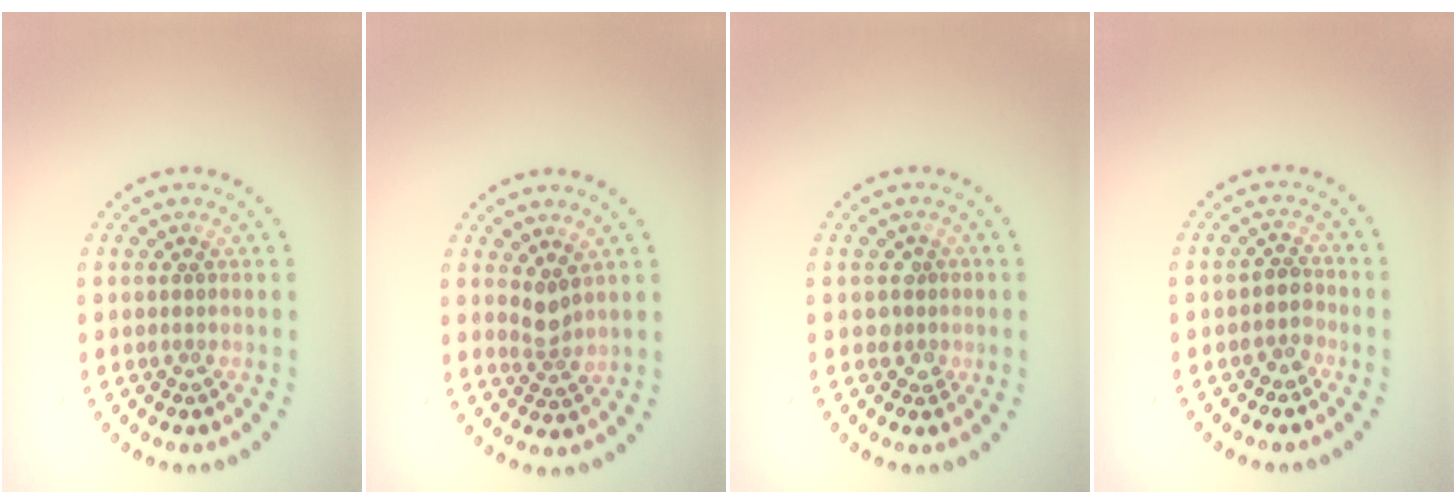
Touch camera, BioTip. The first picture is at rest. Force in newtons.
{"total": 1.9, "press": 1.4, "slide": 1.3}
{"total": 1.5, "press": 1.3, "slide": 0.9}
{"total": 1.8, "press": 1.5, "slide": 1.0}